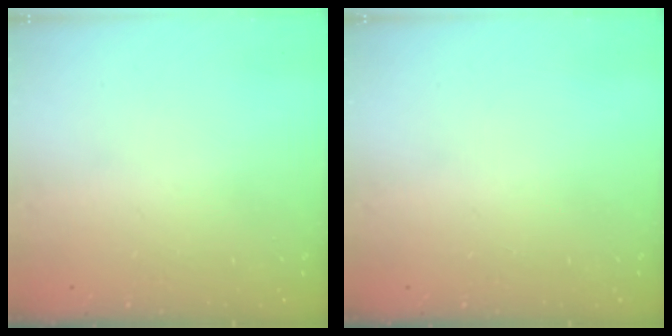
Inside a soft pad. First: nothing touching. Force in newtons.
{"total": 0.0}